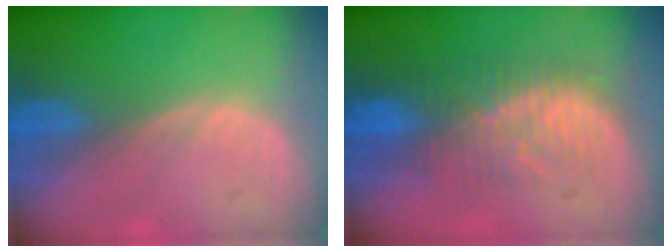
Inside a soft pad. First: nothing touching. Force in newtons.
{"total": 8.2, "press": 8.0, "slide": 1.6}